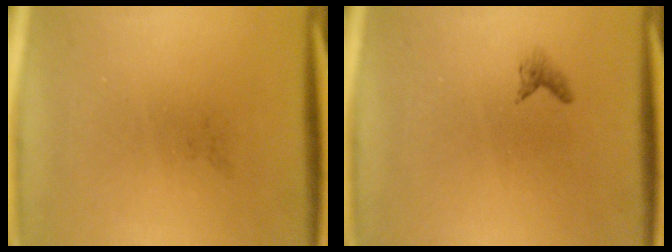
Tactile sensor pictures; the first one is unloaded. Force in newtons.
{"total": 0.7}